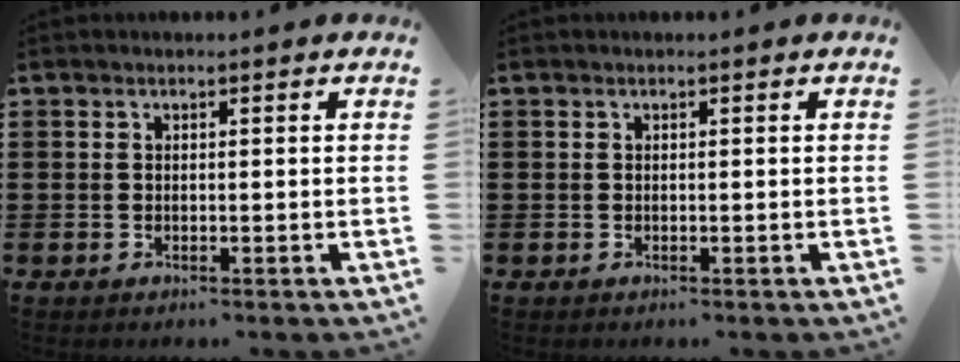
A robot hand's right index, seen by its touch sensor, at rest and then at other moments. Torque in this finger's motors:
{"motor_torque": [0.06, 0.06, 0.00, 0.00]}